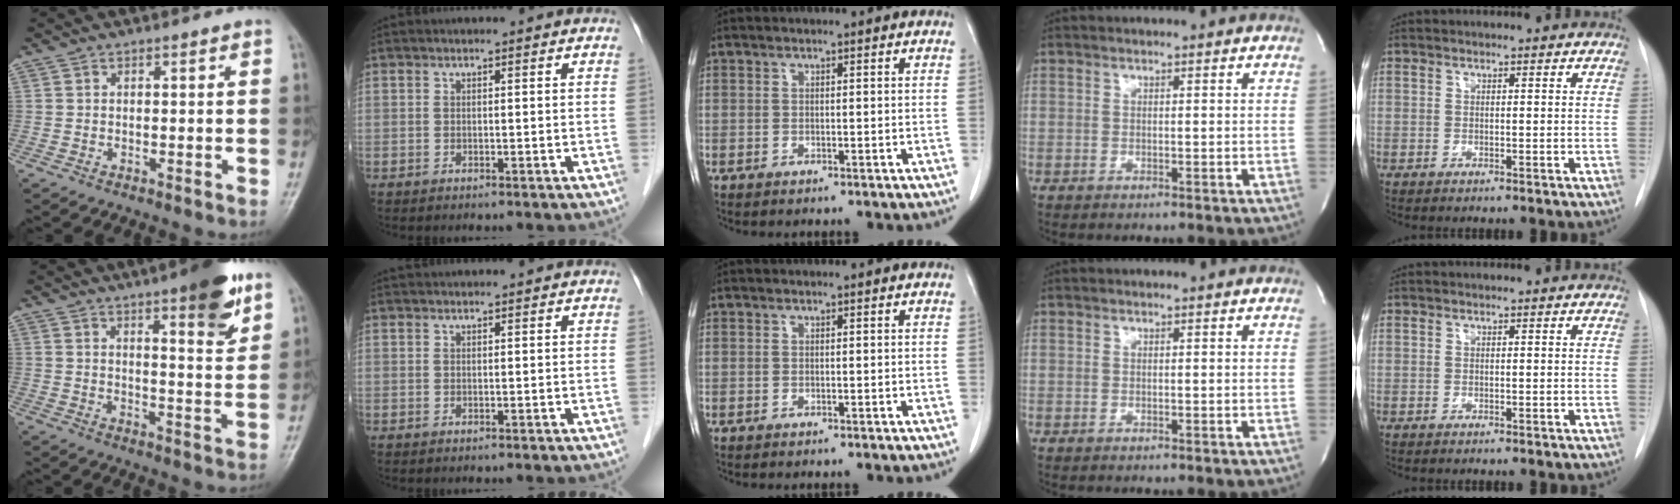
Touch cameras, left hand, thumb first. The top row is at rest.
{"thumb": {"total": 12.3, "force": [7.2, 2.9, 9.5], "torque": [-0.109, -0.038, 0.096]}, "index": {"total": 3.1, "force": [3.0, 0.1, 0.8], "torque": [-0.008, 0.032, 0.045]}}